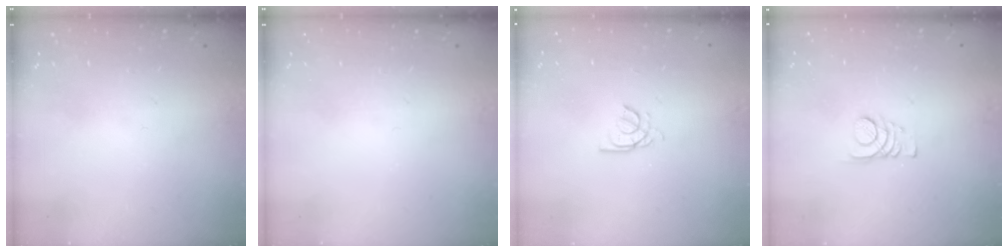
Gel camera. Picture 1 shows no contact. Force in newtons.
{"total": 0.0}
{"total": 3.6, "press": 3.6, "slide": 0.4}
{"total": 3.4, "press": 3.4, "slide": 0.5}